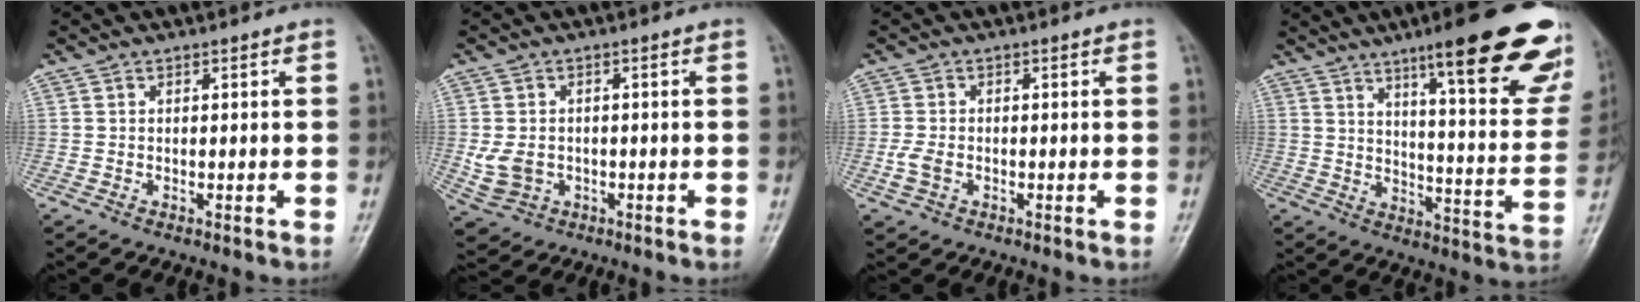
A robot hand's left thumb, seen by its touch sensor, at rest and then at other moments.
{"total": 5.7, "force": [-0.9, 4.8, 3.0], "torque": [-0.055, 0.004, -0.005]}
{"total": 3.3, "force": [-1.0, 2.3, 2.1], "torque": [-0.050, 0.003, -0.019]}
{"total": 25.3, "force": [15.6, 4.8, 19.3], "torque": [-0.228, -0.062, 0.212]}